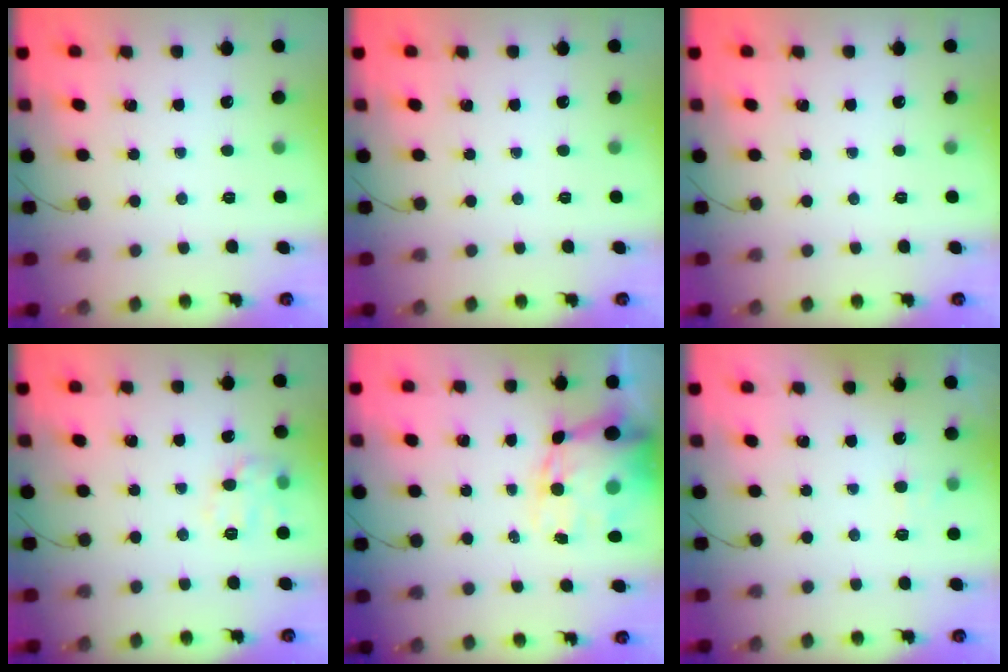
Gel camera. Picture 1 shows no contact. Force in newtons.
{"total": 0.0}
{"total": 0.0}
{"total": 10.0, "press": 10.0, "slide": 0.2}
{"total": 15.0, "press": 14.6, "slide": 3.5}
{"total": 6.1, "press": 6.0, "slide": 1.0}